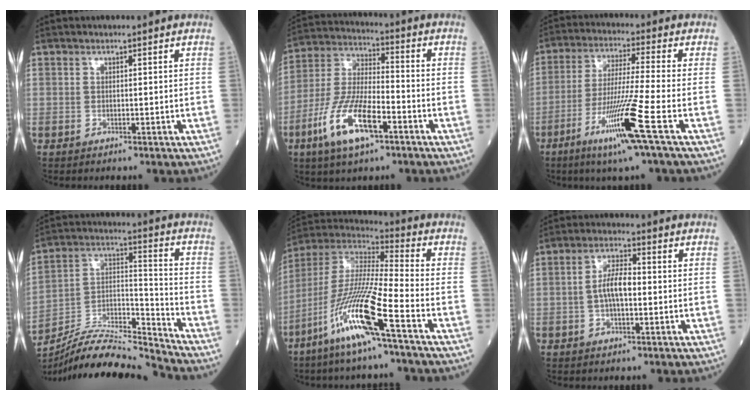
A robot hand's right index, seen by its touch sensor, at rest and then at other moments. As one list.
[{"total": 13.2, "force": [-6.1, 3.8, 11.1], "torque": [-0.235, -0.005, -0.116]}, {"total": 12.2, "force": [-5.5, -1.8, 10.8], "torque": [-0.209, -0.028, -0.106]}, {"total": 16.2, "force": [-15.6, -0.5, 4.3], "torque": [-0.072, 0.030, -0.280]}, {"total": 16.3, "force": [-8.2, -0.2, 14.1], "torque": [-0.297, -0.031, -0.166]}, {"total": 5.4, "force": [-0.5, 1.9, 5.1], "torque": [-0.103, 0.011, -0.013]}]